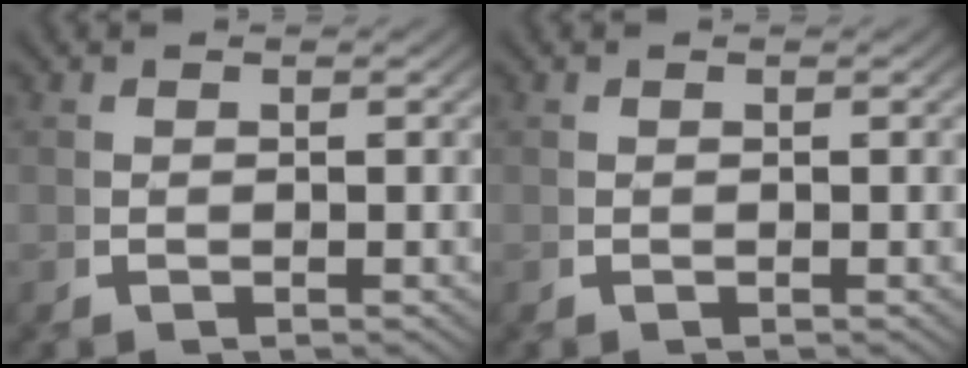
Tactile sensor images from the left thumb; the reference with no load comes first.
{"total": 0.0}